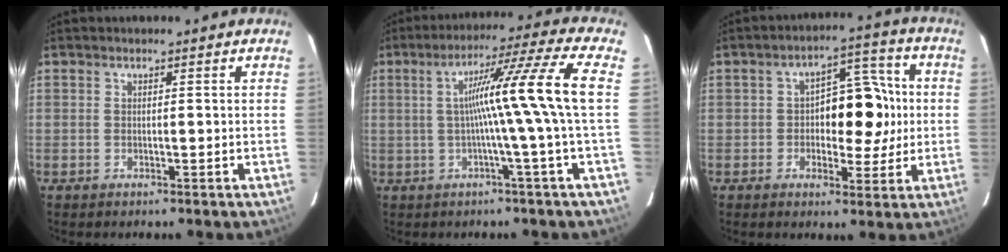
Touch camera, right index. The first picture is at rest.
{"total": 12.2, "force": [0.1, -3.1, 11.8], "torque": [-0.179, 0.014, 0.006]}
{"total": 10.1, "force": [0.0, 4.9, 8.8], "torque": [-0.119, 0.030, 0.007]}